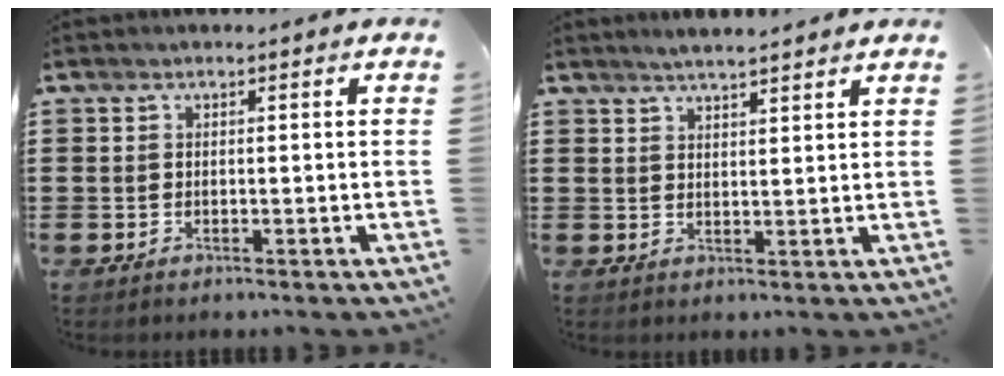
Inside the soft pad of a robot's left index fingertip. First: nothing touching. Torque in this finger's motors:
{"motor_torque": [0.07, -0.11, 0.28, 0.09]}